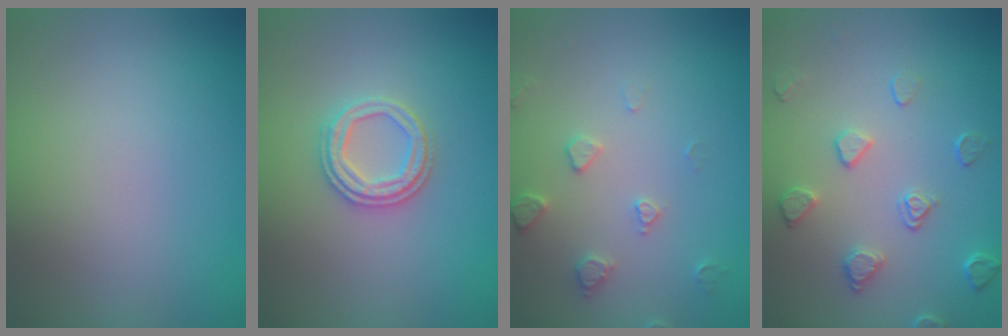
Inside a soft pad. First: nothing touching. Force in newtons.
{"total": 2.8, "press": 2.6, "slide": 1.0}
{"total": 2.2, "press": 2.2, "slide": 0.4}
{"total": 2.4, "press": 1.9, "slide": 1.4}